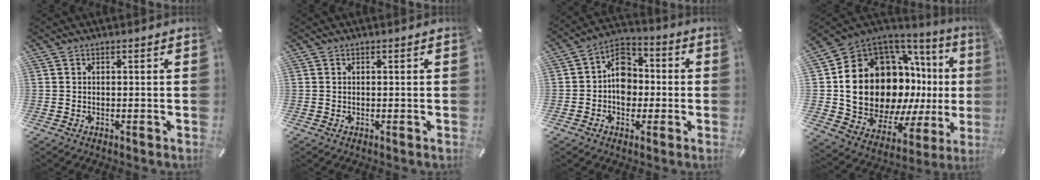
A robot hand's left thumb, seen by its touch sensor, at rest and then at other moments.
{"total": 0.0}
{"total": 9.0, "force": [-1.2, 7.5, 4.8], "torque": [-0.076, 0.017, -0.023]}
{"total": 21.6, "force": [2.2, 16.4, 13.8], "torque": [-0.224, -0.082, 0.088]}